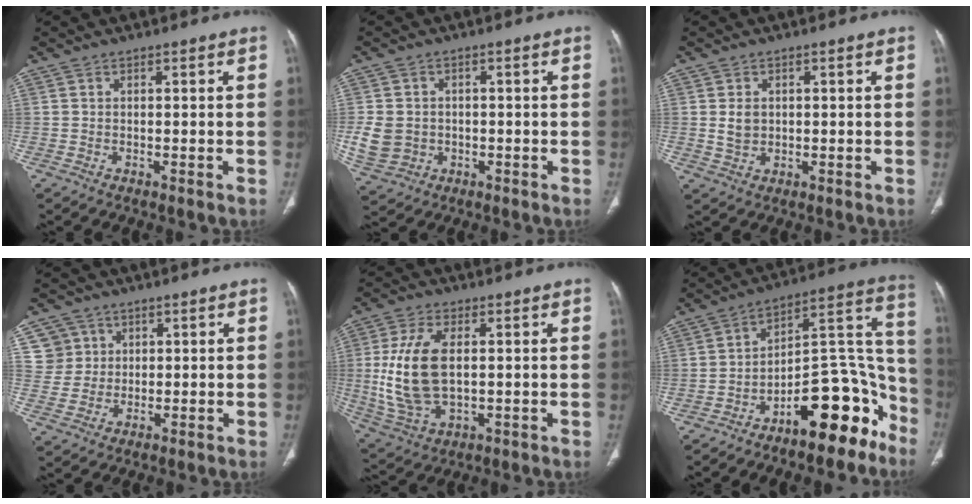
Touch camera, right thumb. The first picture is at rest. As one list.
[{"total": 7.7, "force": [-0.9, 6.8, 3.6], "torque": [-0.069, 0.006, -0.002]}, {"total": 3.2, "force": [0.4, 2.5, 1.9], "torque": [-0.025, -0.003, 0.013]}, {"total": 5.6, "force": [2.0, 5.2, 0.1], "torque": [0.029, -0.006, 0.039]}, {"total": 14.9, "force": [0.8, 8.2, 12.4], "torque": [-0.260, -0.005, 0.024]}, {"total": 18.7, "force": [-11.3, 7.6, 12.9], "torque": [-0.131, 0.125, -0.176]}]